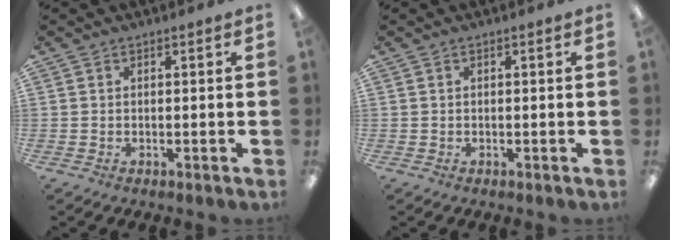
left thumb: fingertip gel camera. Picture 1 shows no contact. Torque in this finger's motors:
{"motor_torque": [0.00, 0.00, -0.04, 0.04, 0.00]}